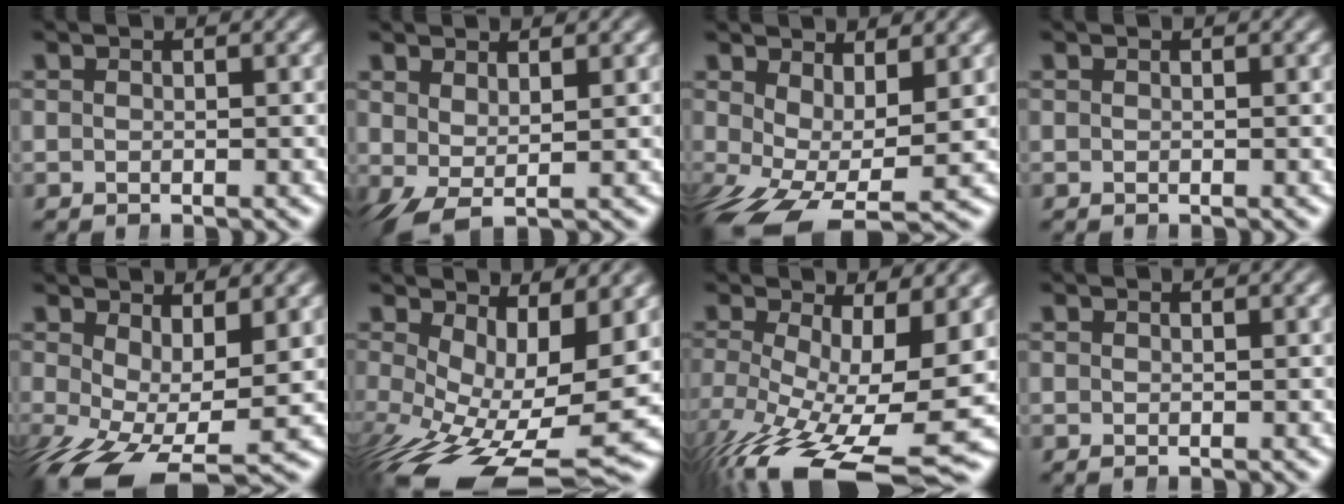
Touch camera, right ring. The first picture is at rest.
{"total": 3.0, "force": [-0.6, 1.7, 2.4], "torque": [-0.060, -0.027, 0.012]}
{"total": 7.1, "force": [-3.6, 4.3, 4.4], "torque": [-0.108, -0.058, -0.030]}
{"total": 0.0}
{"total": 6.8, "force": [-3.4, 3.5, 4.8], "torque": [-0.108, -0.057, -0.024]}
{"total": 11.1, "force": [-4.0, 5.5, 8.8], "torque": [-0.161, -0.069, -0.023]}
{"total": 10.7, "force": [-4.2, 5.0, 8.6], "torque": [-0.163, -0.070, -0.026]}
{"total": 0.0}